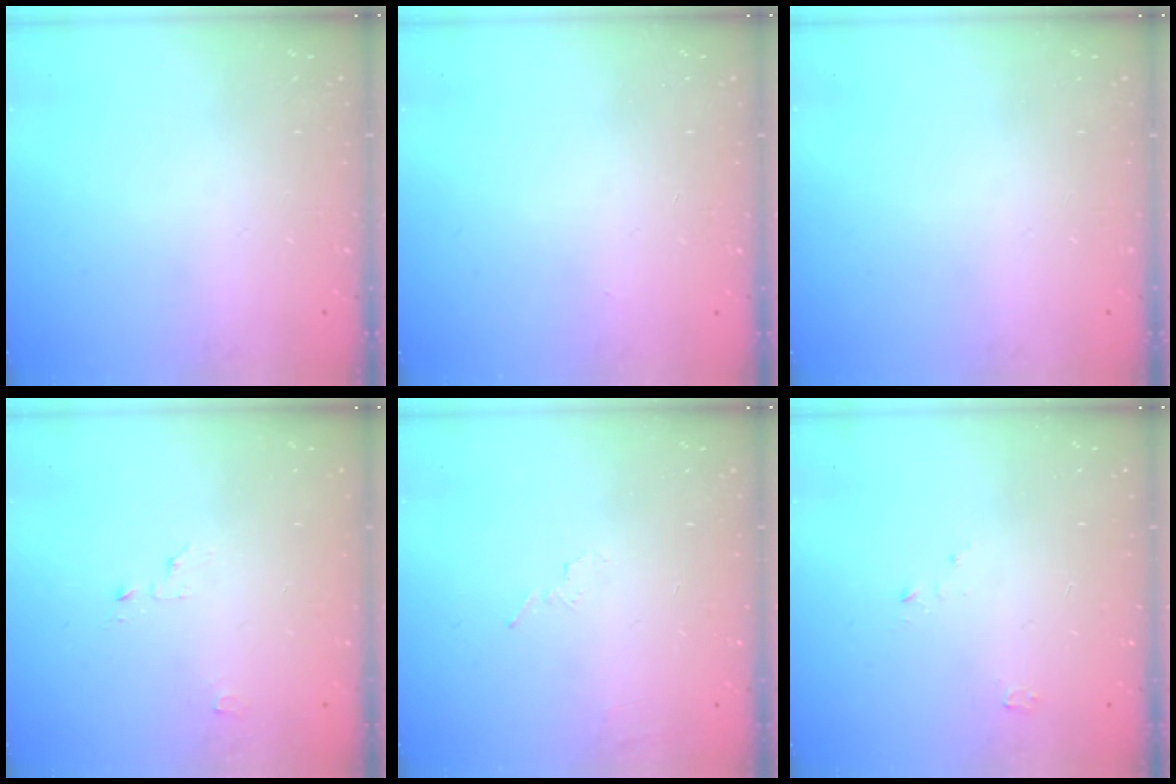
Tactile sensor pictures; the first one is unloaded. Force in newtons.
{"total": 3.3, "press": 2.4, "slide": 2.2}
{"total": 0.0}
{"total": 2.1, "press": 2.1, "slide": 0.2}
{"total": 4.3, "press": 3.9, "slide": 1.8}
{"total": 2.5, "press": 2.5, "slide": 0.3}